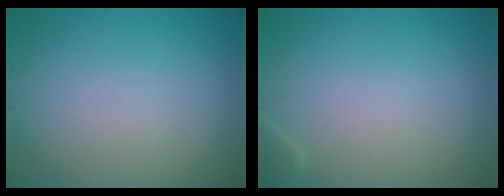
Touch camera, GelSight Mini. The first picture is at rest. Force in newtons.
{"total": 0.7, "press": 0.7, "slide": 0.1}